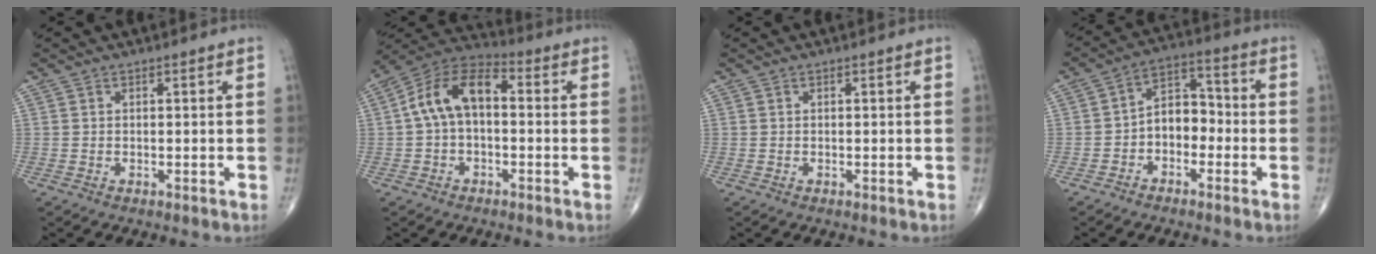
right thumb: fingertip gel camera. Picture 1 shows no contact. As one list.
[{"total": 11.3, "force": [0.4, 6.6, 9.1], "torque": [-0.158, 0.039, -0.007]}, {"total": 0.0}, {"total": 7.7, "force": [-2.1, 5.3, 5.2], "torque": [-0.057, 0.038, -0.052]}]